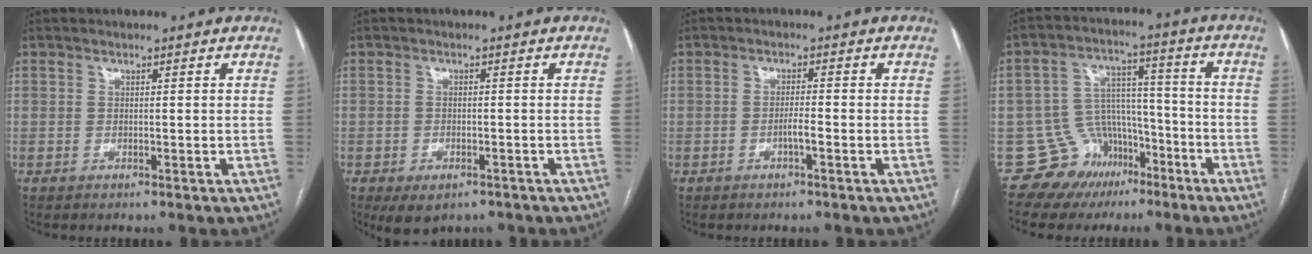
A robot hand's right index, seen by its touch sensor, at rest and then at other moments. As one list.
[{"total": 4.7, "force": [-3.0, 2.6, 2.4], "torque": [-0.040, -0.005, -0.039]}, {"total": 1.8, "force": [-0.9, 0.0, 1.6], "torque": [-0.030, 0.001, -0.016]}, {"total": 10.5, "force": [-6.4, 8.3, 1.1], "torque": [-0.009, 0.072, -0.091]}]